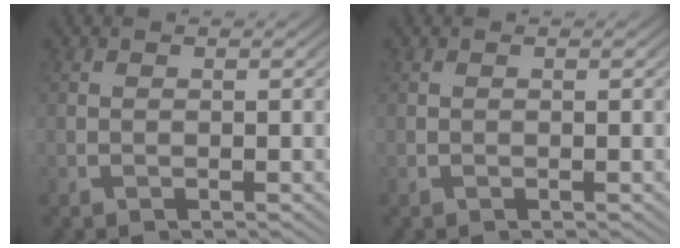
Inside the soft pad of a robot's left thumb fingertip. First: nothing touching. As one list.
[{"total": 0.0}]